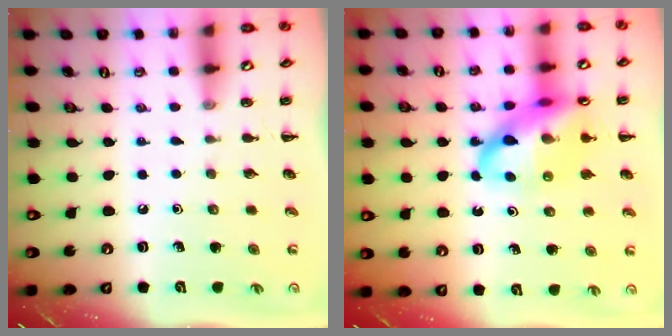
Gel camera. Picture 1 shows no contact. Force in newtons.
{"total": 17.9, "press": 17.5, "slide": 3.7}